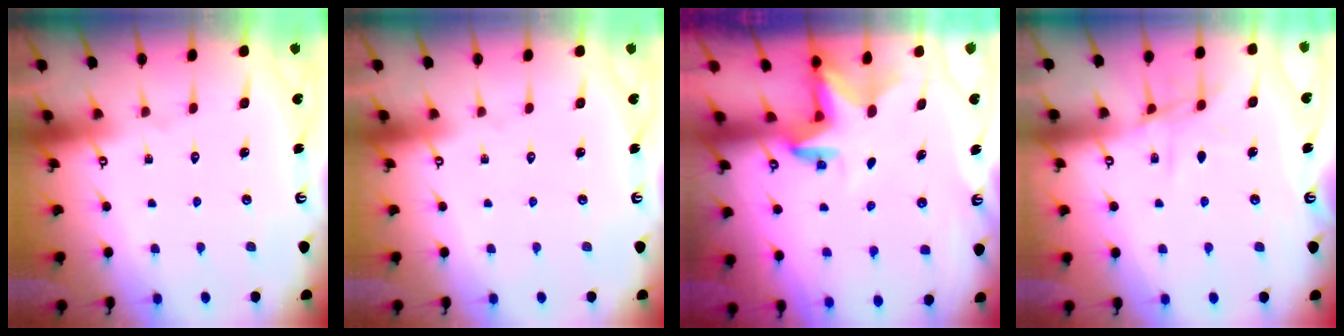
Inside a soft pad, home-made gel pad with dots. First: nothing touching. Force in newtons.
{"total": 0.0}
{"total": 2.8, "press": 2.8, "slide": 0.2}
{"total": 7.9, "press": 7.9, "slide": 0.5}